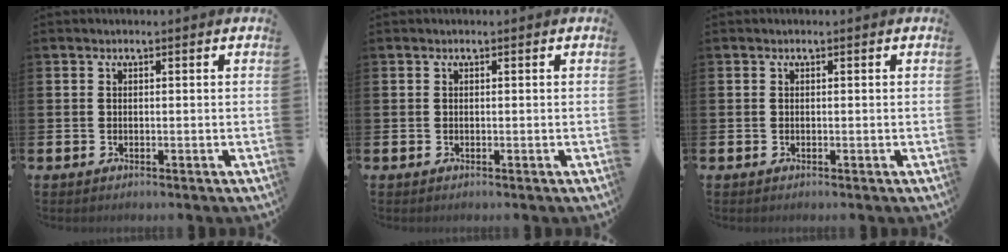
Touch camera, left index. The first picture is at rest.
{"total": 0.0}
{"total": 0.0}